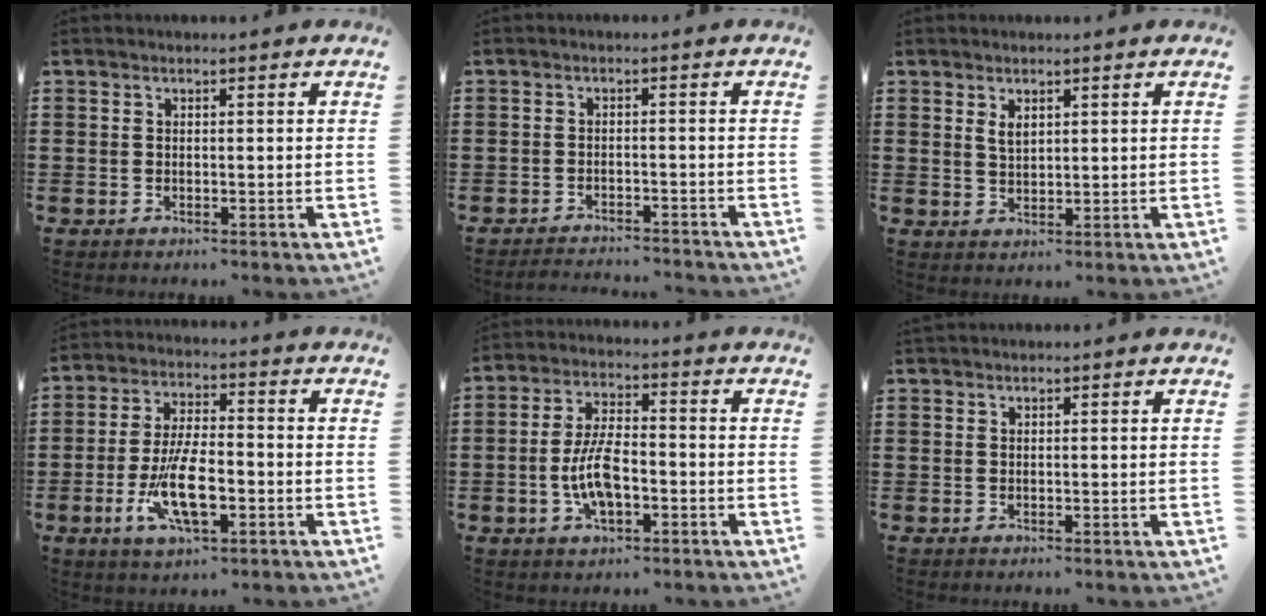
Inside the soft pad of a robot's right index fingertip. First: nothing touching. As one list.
[{"total": 2.3, "force": [-2.3, 0.0, 0.0], "torque": [-0.006, 0.000, -0.050]}, {"total": 2.0, "force": [1.2, 1.1, 1.2], "torque": [-0.027, 0.003, 0.022]}, {"total": 10.5, "force": [-3.1, 3.7, 9.3], "torque": [-0.197, -0.016, -0.055]}, {"total": 7.6, "force": [-1.9, 3.0, 6.8], "torque": [-0.150, -0.004, -0.040]}, {"total": 1.2, "force": [1.1, 0.3, -0.1], "torque": [0.000, 0.002, 0.023]}]